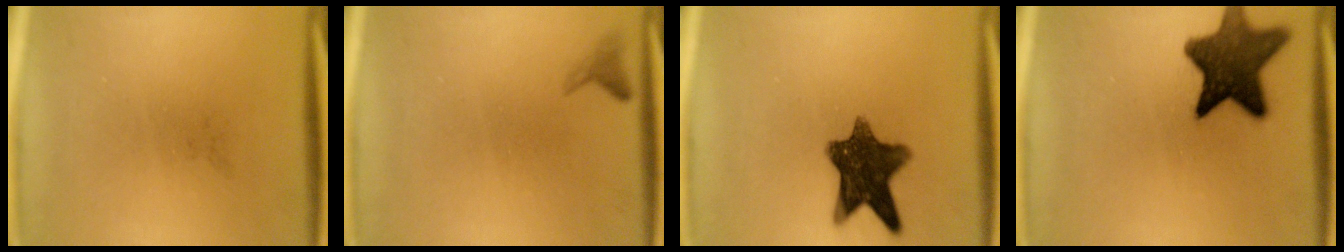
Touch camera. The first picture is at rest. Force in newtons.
{"total": 1.0}
{"total": 10.8}
{"total": 12.3}